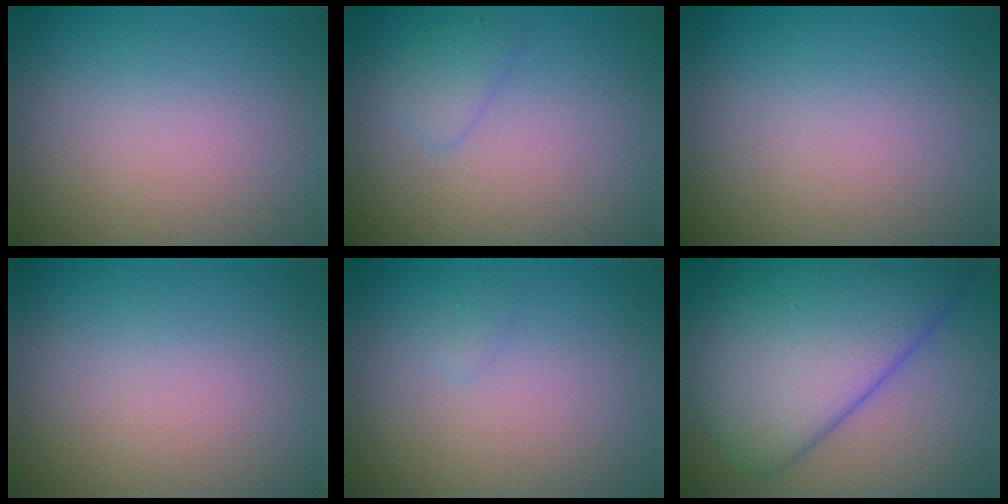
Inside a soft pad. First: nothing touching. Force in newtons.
{"total": 1.4, "press": 1.4, "slide": 0.1}
{"total": 0.0}
{"total": 0.0}
{"total": 0.5, "press": 0.5, "slide": 0.1}
{"total": 9.9, "press": 9.9, "slide": 0.5}